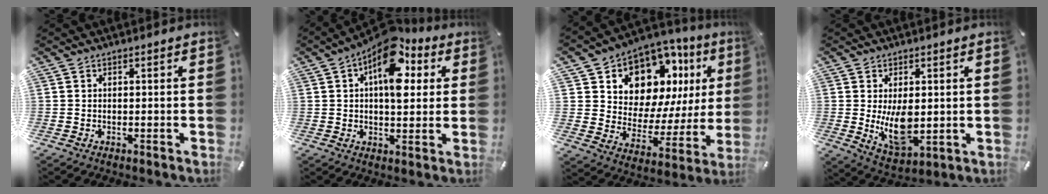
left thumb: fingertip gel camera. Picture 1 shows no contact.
{"total": 14.5, "force": [5.8, 7.8, 10.7], "torque": [-0.146, -0.029, 0.098]}
{"total": 13.0, "force": [8.5, 8.6, 4.8], "torque": [-0.073, -0.083, 0.150]}
{"total": 10.5, "force": [0.3, 5.8, 8.7], "torque": [-0.150, -0.020, 0.009]}